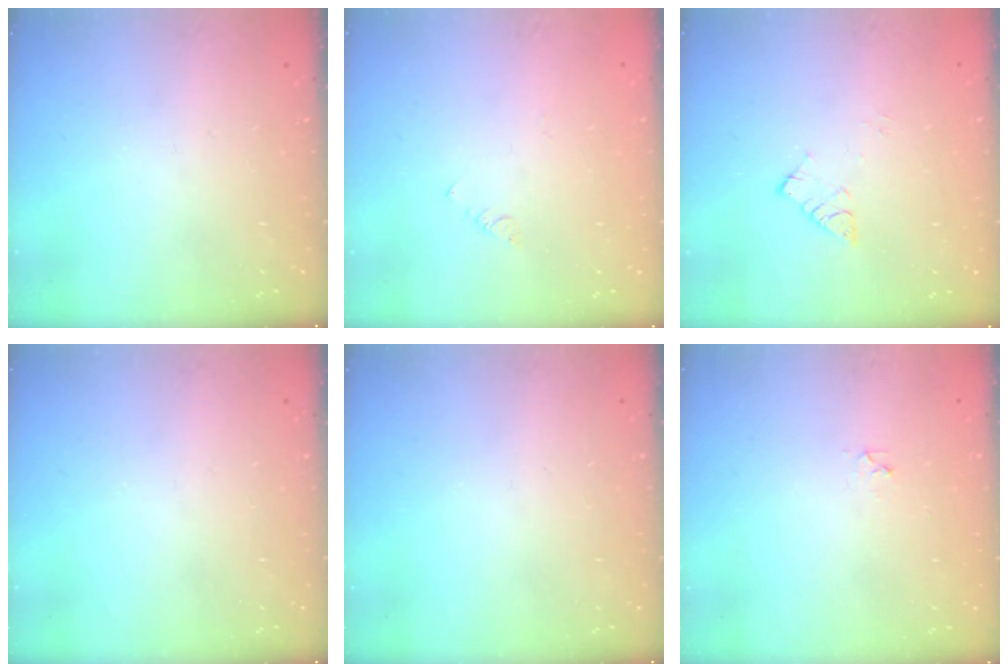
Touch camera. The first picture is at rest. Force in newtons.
{"total": 1.0, "press": 0.9, "slide": 0.3}
{"total": 5.6, "press": 5.6, "slide": 0.2}
{"total": 0.0}
{"total": 0.0}
{"total": 1.9, "press": 1.9, "slide": 0.2}